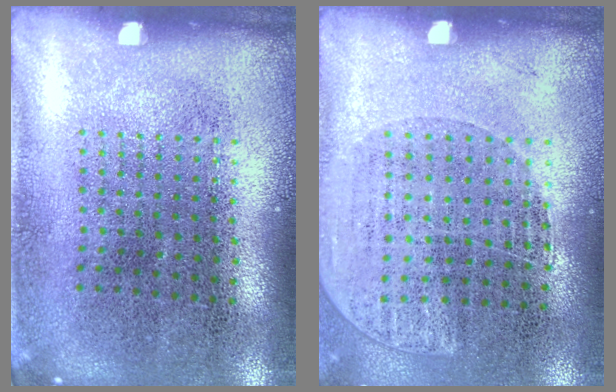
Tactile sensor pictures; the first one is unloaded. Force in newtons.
{"total": 1.1, "press": 1.0, "slide": 0.6}